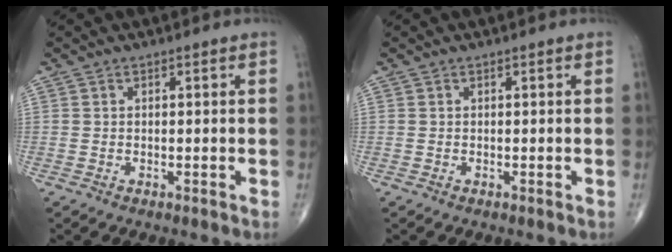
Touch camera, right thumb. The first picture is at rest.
{"total": 0.0}